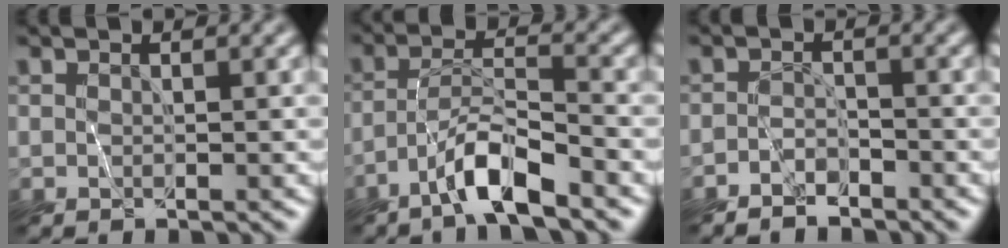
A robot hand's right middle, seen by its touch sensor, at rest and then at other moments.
{"total": 4.5, "force": [-3.7, 0.0, 2.6], "torque": [-0.048, 0.005, -0.077]}
{"total": 2.4, "force": [-2.3, 0.2, 0.1], "torque": [0.000, -0.001, -0.051]}